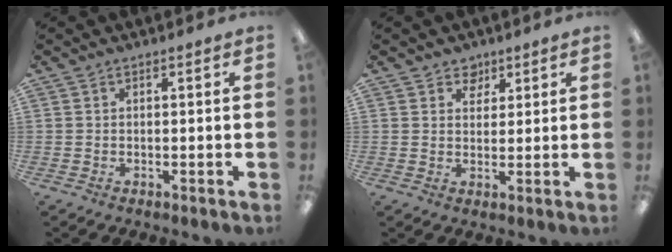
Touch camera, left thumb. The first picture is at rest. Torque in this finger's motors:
{"motor_torque": [-0.07, -0.02, -0.01, 0.02, -0.06]}